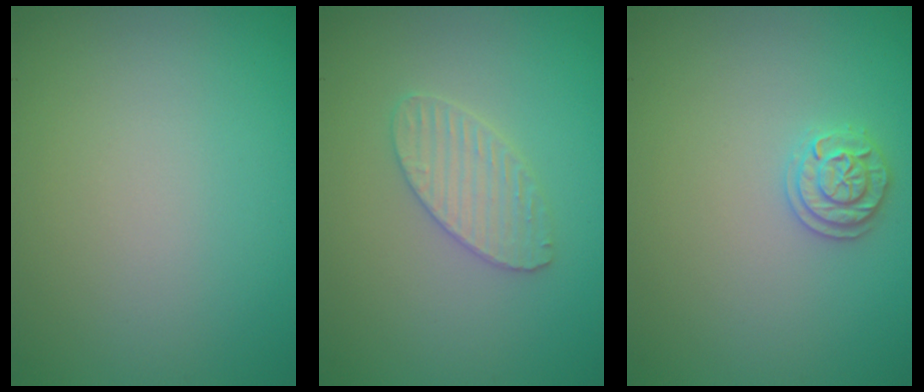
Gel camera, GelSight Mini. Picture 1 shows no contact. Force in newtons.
{"total": 2.6, "press": 2.6, "slide": 0.2}
{"total": 1.9, "press": 1.9, "slide": 0.2}